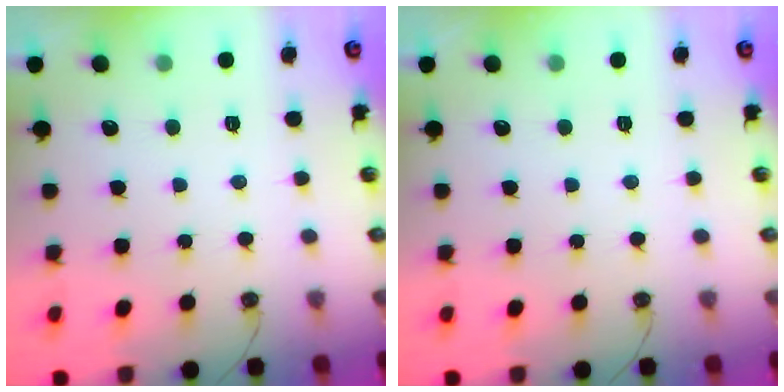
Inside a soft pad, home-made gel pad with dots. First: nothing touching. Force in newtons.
{"total": 0.0}